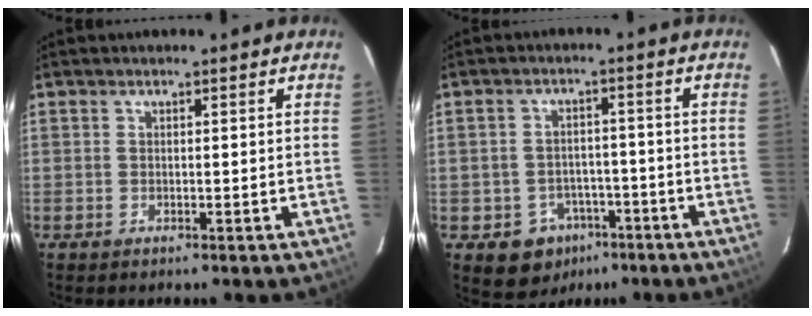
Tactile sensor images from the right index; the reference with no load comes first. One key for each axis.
{"total": 7.8, "fx": -4.3, "fy": 6.3, "fz": 1.7, "tx": -0.041, "ty": 0.026, "tz": -0.042}